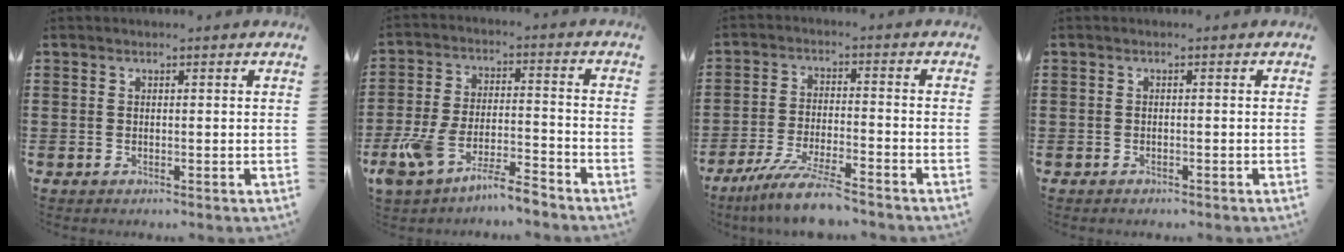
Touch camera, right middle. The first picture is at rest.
{"total": 8.6, "force": [-7.2, 1.7, 4.4], "torque": [-0.100, 0.004, -0.141]}
{"total": 8.0, "force": [-6.9, 0.3, 4.1], "torque": [-0.092, -0.010, -0.133]}
{"total": 0.9, "force": [-0.8, 0.3, 0.0], "torque": [-0.003, 0.000, -0.017]}